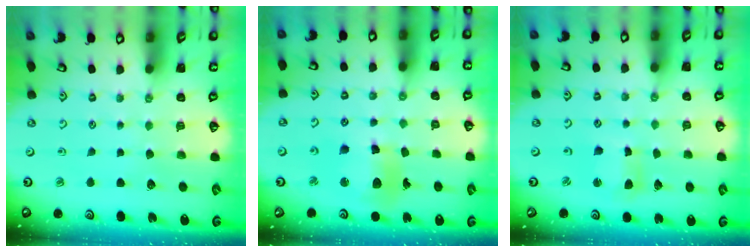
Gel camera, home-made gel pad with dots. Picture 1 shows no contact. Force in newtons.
{"total": 12.4, "press": 12.3, "slide": 1.6}
{"total": 4.2, "press": 4.1, "slide": 0.5}